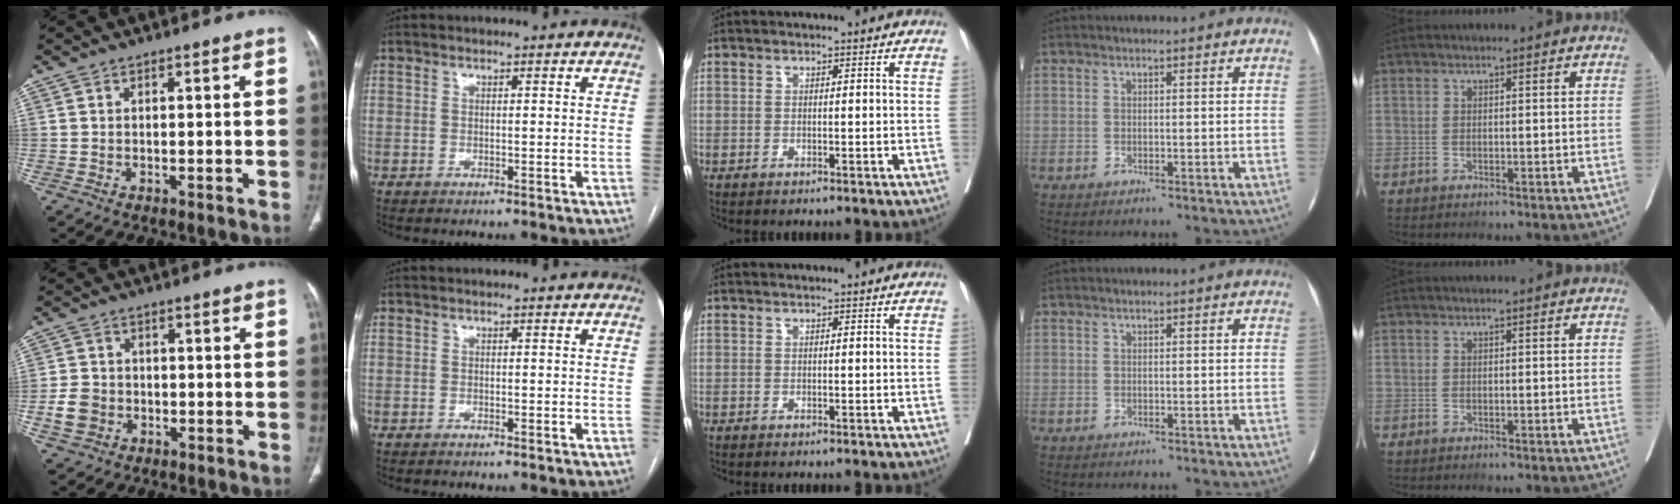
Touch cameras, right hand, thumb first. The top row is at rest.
{"thumb": {"total": 5.1, "force": [-1.5, 4.3, 2.3], "torque": [-0.038, 0.014, -0.027]}}